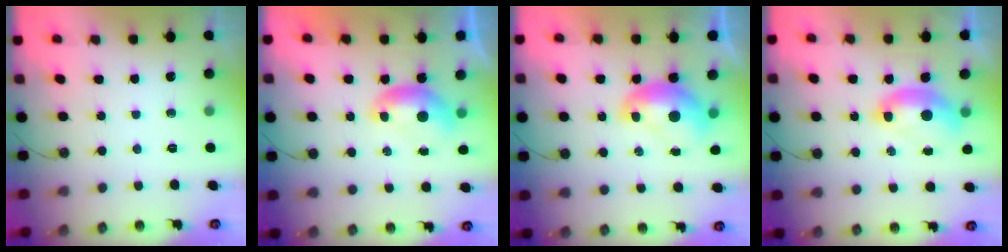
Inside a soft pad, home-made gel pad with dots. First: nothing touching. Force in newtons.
{"total": 0.0}
{"total": 2.6, "press": 2.5, "slide": 0.7}
{"total": 2.6, "press": 2.5, "slide": 0.6}